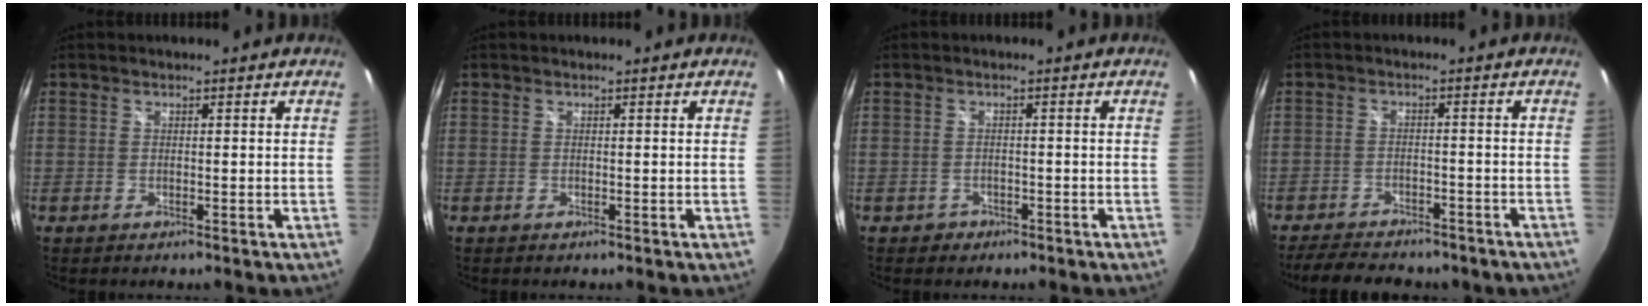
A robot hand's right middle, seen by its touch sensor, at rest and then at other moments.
{"total": 0.0}
{"total": 2.0, "force": [-1.1, 1.6, 0.3], "torque": [-0.012, 0.002, -0.013]}
{"total": 11.6, "force": [-9.5, 4.4, 5.0], "torque": [-0.113, -0.011, -0.133]}